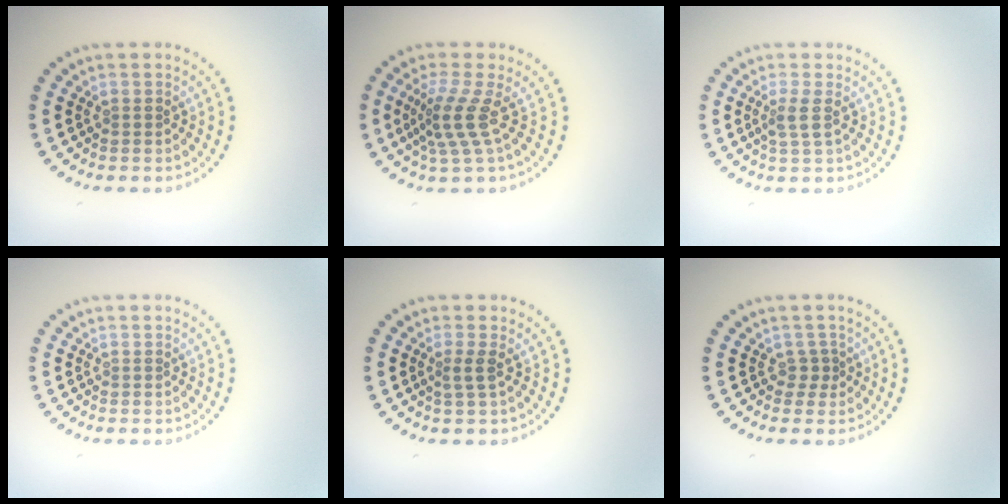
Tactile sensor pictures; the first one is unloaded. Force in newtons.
{"total": 3.3, "press": 2.3, "slide": 2.4}
{"total": 1.6, "press": 1.3, "slide": 0.9}
{"total": 0.0}
{"total": 1.4, "press": 0.9, "slide": 1.0}
{"total": 1.1, "press": 0.8, "slide": 0.8}